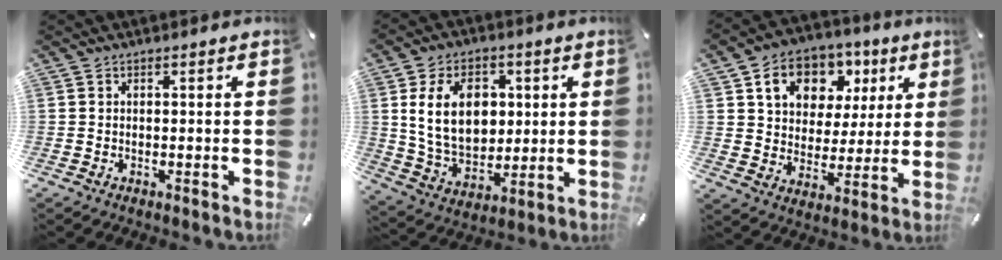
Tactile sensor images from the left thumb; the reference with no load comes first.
{"total": 14.4, "force": [2.8, 10.5, 9.5], "torque": [-0.194, 0.007, 0.048]}
{"total": 12.7, "force": [5.7, 10.1, 5.2], "torque": [-0.089, -0.019, 0.106]}